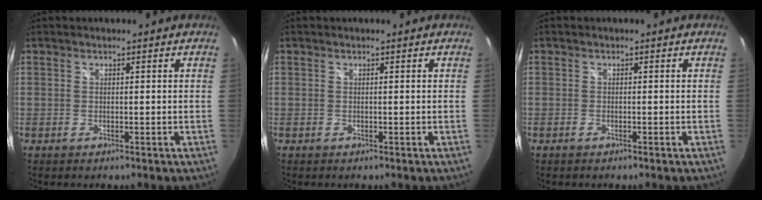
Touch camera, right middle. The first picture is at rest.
{"total": 0.0}
{"total": 0.5, "force": [-0.5, 0.1, 0.2], "torque": [-0.004, -0.001, -0.011]}